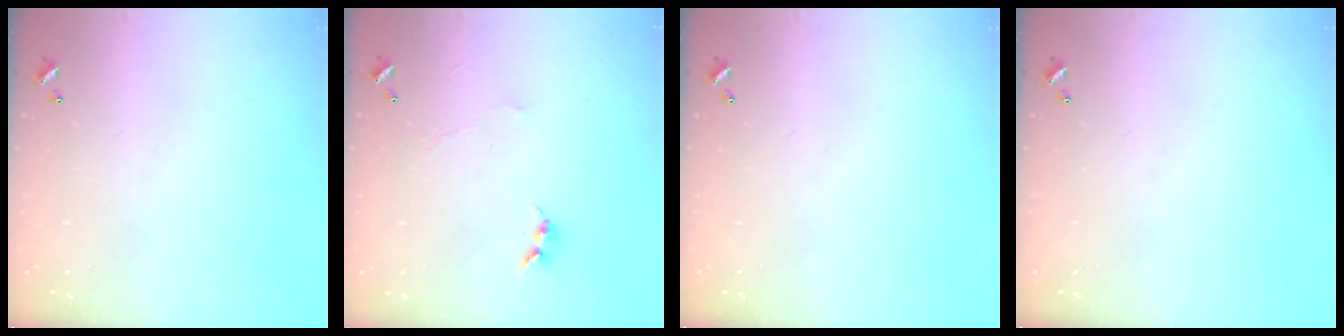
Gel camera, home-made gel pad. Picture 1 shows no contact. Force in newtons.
{"total": 0.6, "press": 0.3, "slide": 0.5}
{"total": 0.0}
{"total": 0.0}